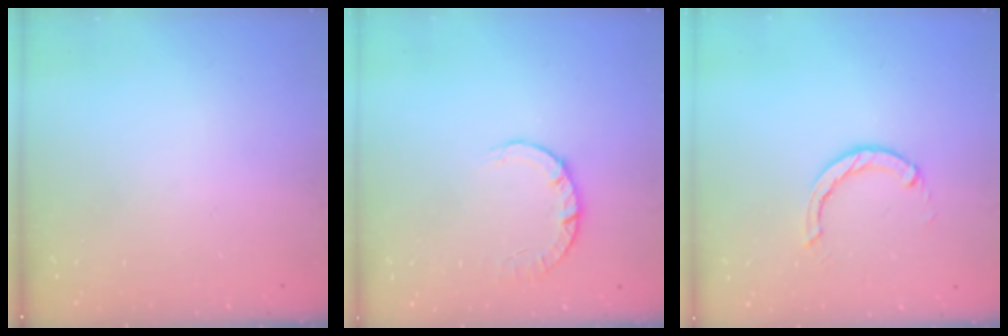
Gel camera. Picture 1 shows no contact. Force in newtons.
{"total": 2.8, "press": 2.8, "slide": 0.4}
{"total": 2.9, "press": 2.9, "slide": 0.4}